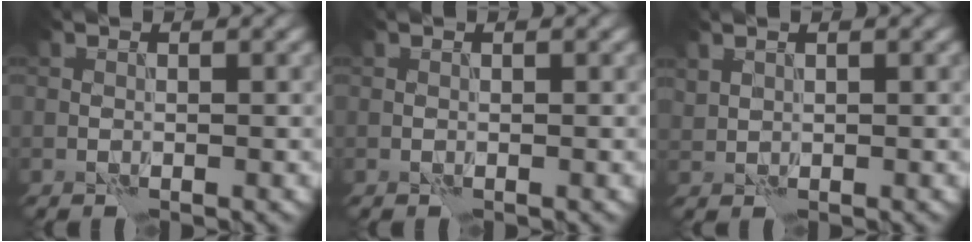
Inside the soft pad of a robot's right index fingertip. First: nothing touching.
{"total": 0.0}
{"total": 0.8, "force": [0.7, 0.4, 0.1], "torque": [-0.007, 0.001, 0.019]}